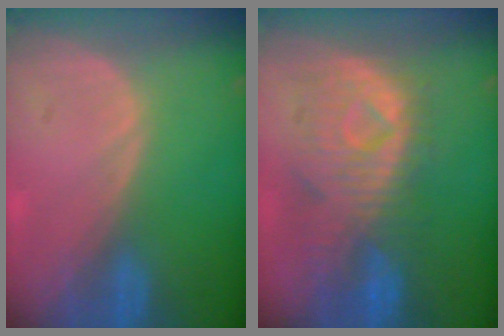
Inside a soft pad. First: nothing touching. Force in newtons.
{"total": 10.2, "press": 9.3, "slide": 4.2}